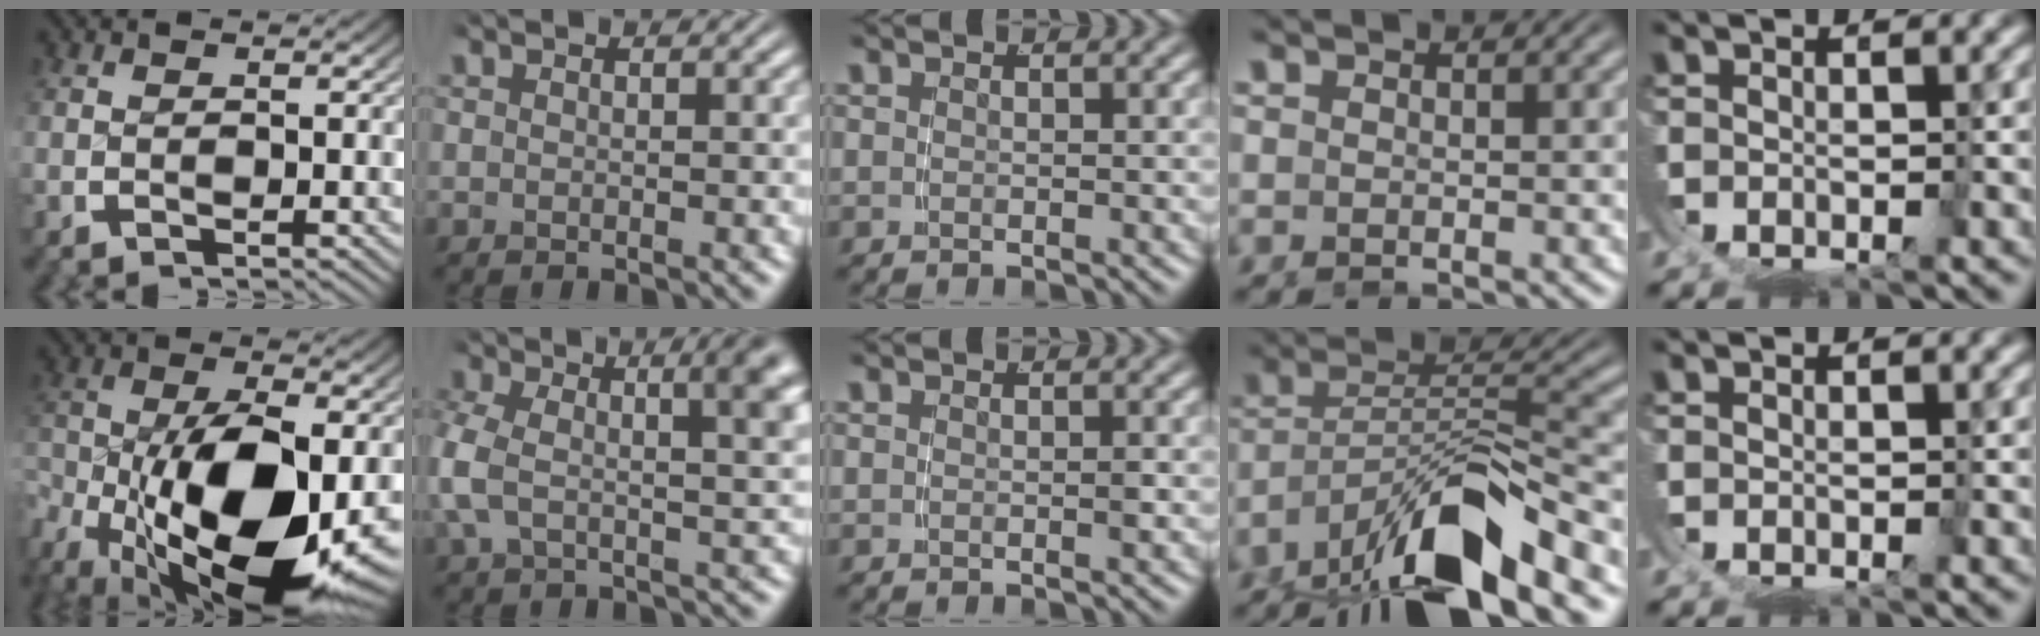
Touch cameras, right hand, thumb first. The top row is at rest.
{"thumb": {"total": 19.9, "force": [-4.7, 11.2, 15.8], "torque": [-0.289, -0.065, -0.038]}, "index": {"total": 8.1, "force": [1.6, 3.6, 7.0], "torque": [-0.112, 0.005, 0.026]}, "ring": {"total": 9.8, "force": [-4.1, 5.6, 6.9], "torque": [-0.121, -0.030, -0.049]}}